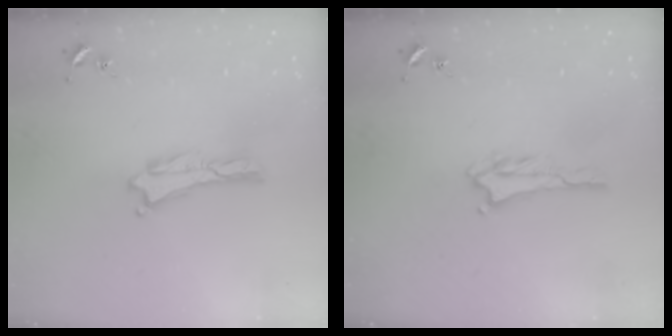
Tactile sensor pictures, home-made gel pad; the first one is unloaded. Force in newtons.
{"total": 2.1, "press": 2.1, "slide": 0.3}